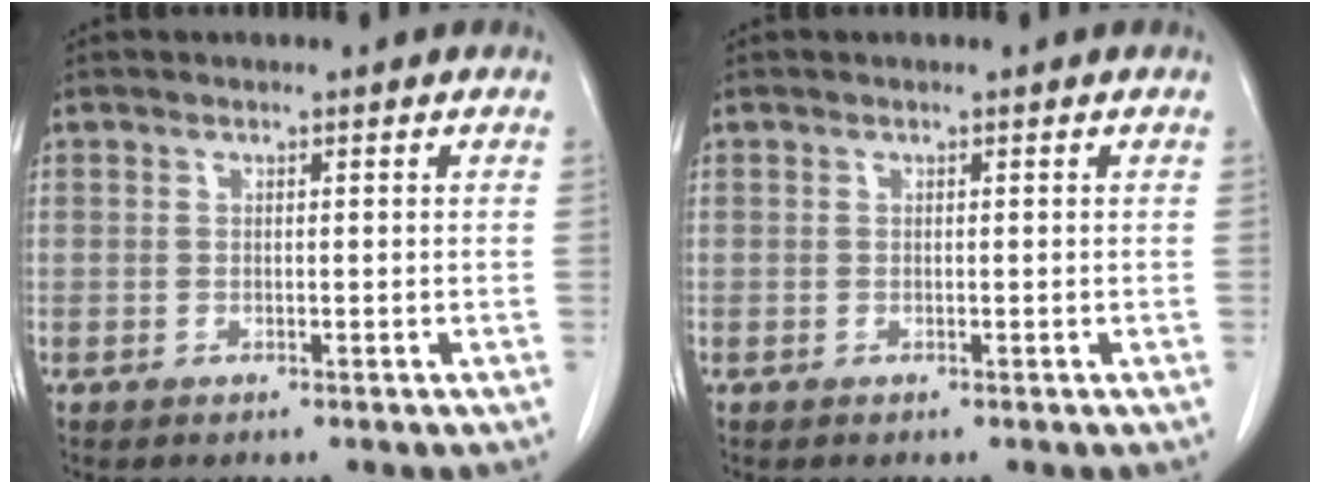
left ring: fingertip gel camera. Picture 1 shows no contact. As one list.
[{"total": 0.0}]